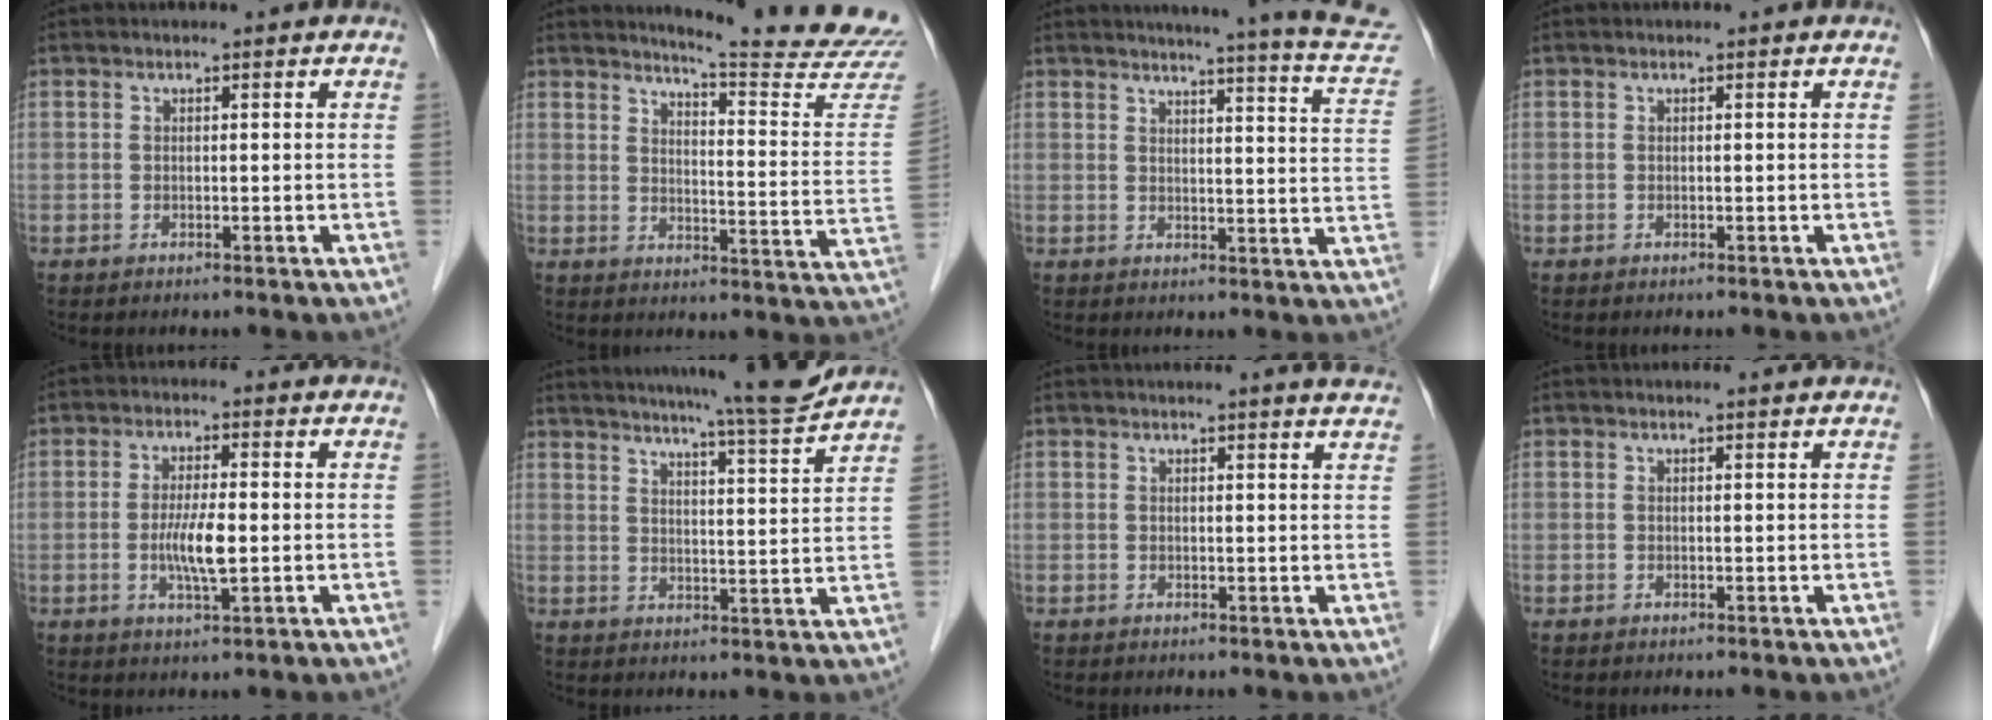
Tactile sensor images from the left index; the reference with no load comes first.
{"total": 18.1, "force": [17.5, -1.1, 4.5], "torque": [-0.063, -0.136, 0.195]}
{"total": 17.6, "force": [16.6, -0.9, 5.8], "torque": [-0.074, -0.089, 0.173]}
{"total": 0.0}
{"total": 5.2, "force": [-0.7, 0.6, 5.1], "torque": [-0.103, -0.010, -0.012]}
{"total": 13.6, "force": [12.4, -1.2, 5.5], "torque": [-0.091, -0.027, 0.165]}
{"total": 7.3, "force": [6.7, -0.2, 2.7], "torque": [-0.033, 0.001, 0.055]}
{"total": 1.3, "force": [1.2, -0.1, 0.4], "torque": [-0.011, 0.001, 0.016]}